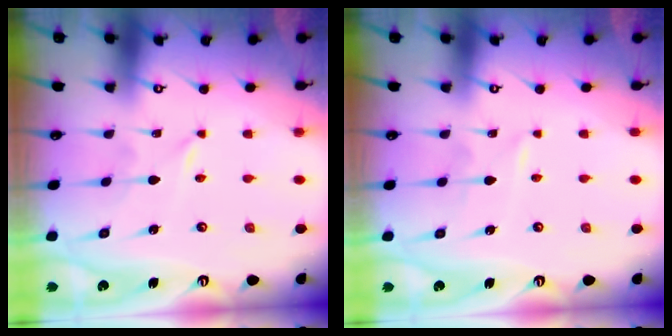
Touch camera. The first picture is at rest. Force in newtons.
{"total": 1.5, "press": 1.4, "slide": 0.2}